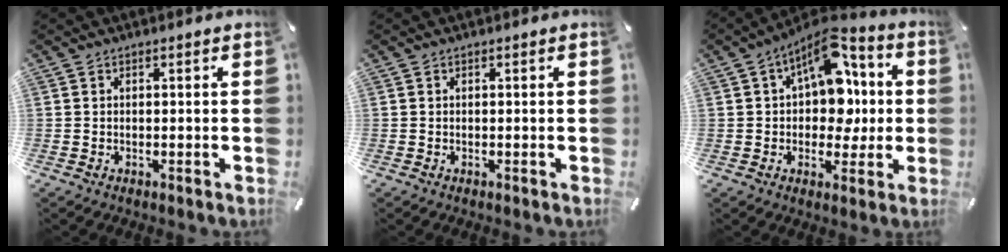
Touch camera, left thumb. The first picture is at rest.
{"total": 0.0}
{"total": 13.8, "force": [4.3, 9.3, 9.2], "torque": [-0.138, -0.029, 0.076]}